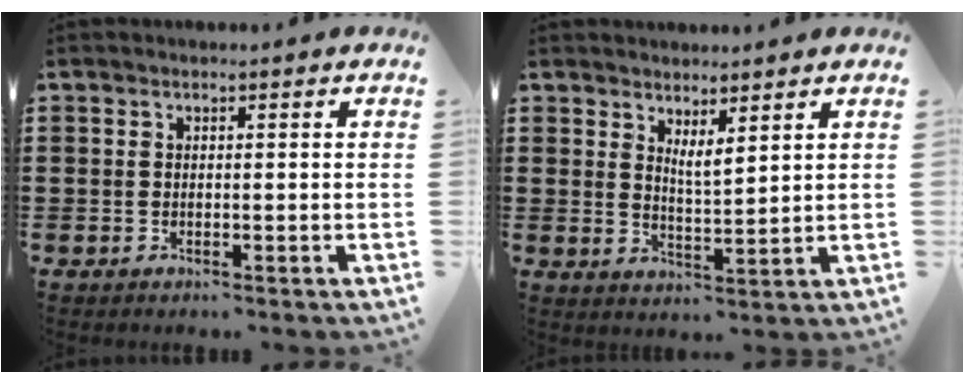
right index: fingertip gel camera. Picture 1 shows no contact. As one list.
[{"total": 2.7, "force": [2.3, 0.2, 1.4], "torque": [-0.032, -0.003, 0.042]}]